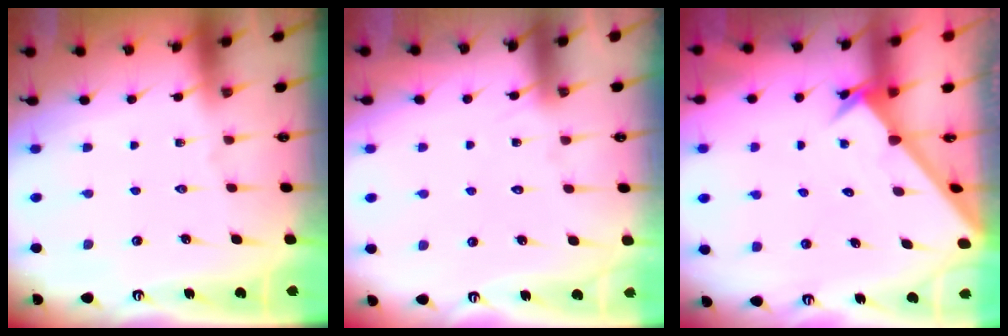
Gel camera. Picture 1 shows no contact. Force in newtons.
{"total": 6.2, "press": 6.2, "slide": 0.4}
{"total": 2.6, "press": 2.6, "slide": 0.2}